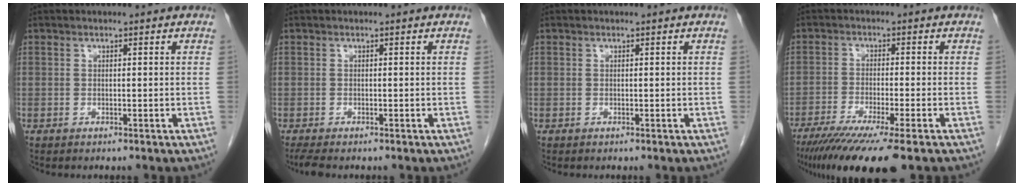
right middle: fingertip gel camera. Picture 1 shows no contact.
{"total": 2.0, "force": [-1.6, 0.2, 1.1], "torque": [-0.025, -0.008, -0.028]}
{"total": 0.0}
{"total": 12.4, "force": [-9.1, 0.2, 8.4], "torque": [-0.134, -0.035, -0.145]}